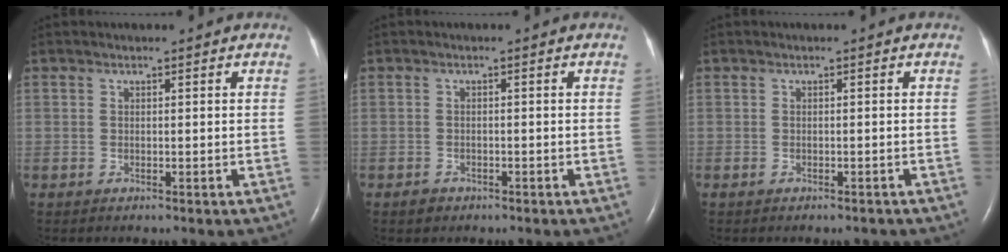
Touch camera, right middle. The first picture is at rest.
{"total": 1.3, "force": [-0.9, 0.9, 0.2], "torque": [-0.003, 0.003, -0.015]}
{"total": 2.4, "force": [-2.0, 0.9, 0.8], "torque": [-0.010, -0.002, -0.024]}